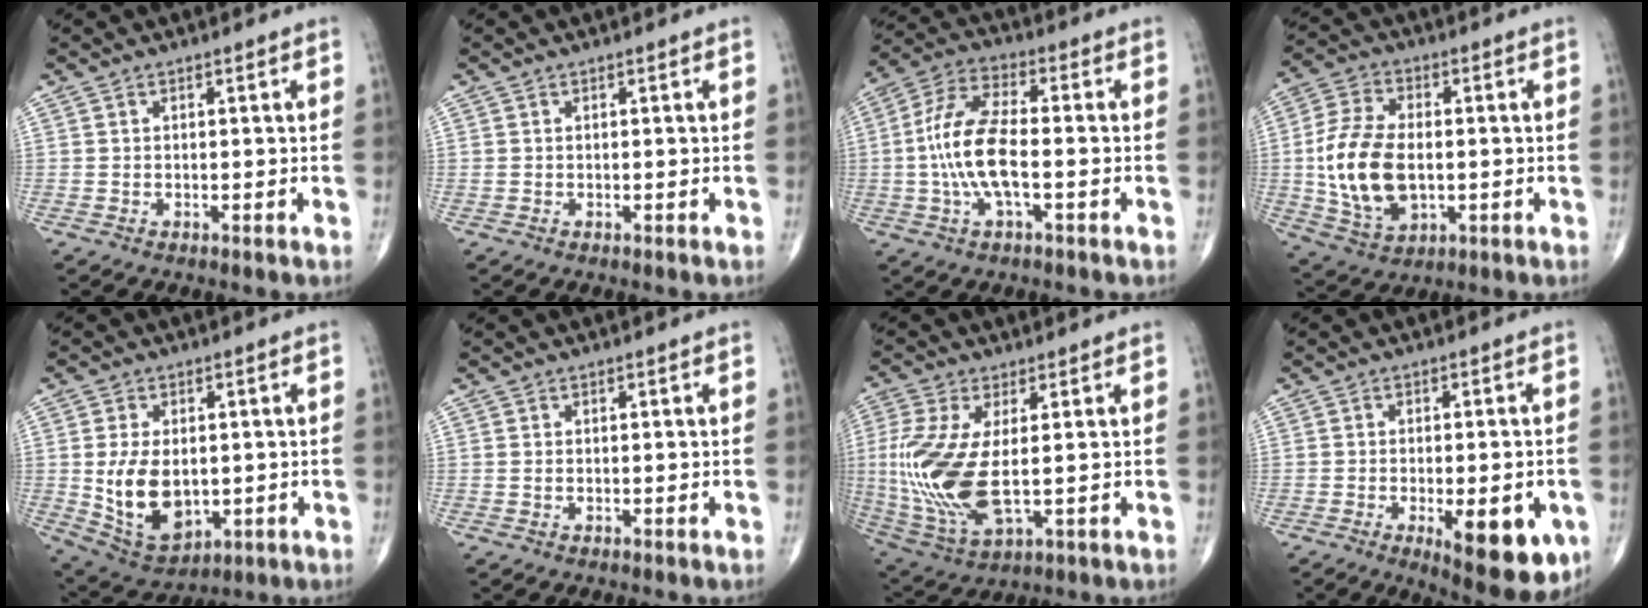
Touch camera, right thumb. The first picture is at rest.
{"total": 0.0}
{"total": 12.4, "force": [-1.7, 4.8, 11.3], "torque": [-0.242, 0.029, -0.036]}
{"total": 15.5, "force": [-0.9, 9.1, 12.4], "torque": [-0.245, 0.000, -0.010]}
{"total": 12.3, "force": [-0.6, 7.7, 9.5], "torque": [-0.154, -0.008, 0.014]}
{"total": 0.0}
{"total": 16.0, "force": [-0.1, 6.7, 14.5], "torque": [-0.343, -0.019, 0.011]}
{"total": 13.4, "force": [-4.8, 5.0, 11.5], "torque": [-0.123, -0.004, -0.050]}